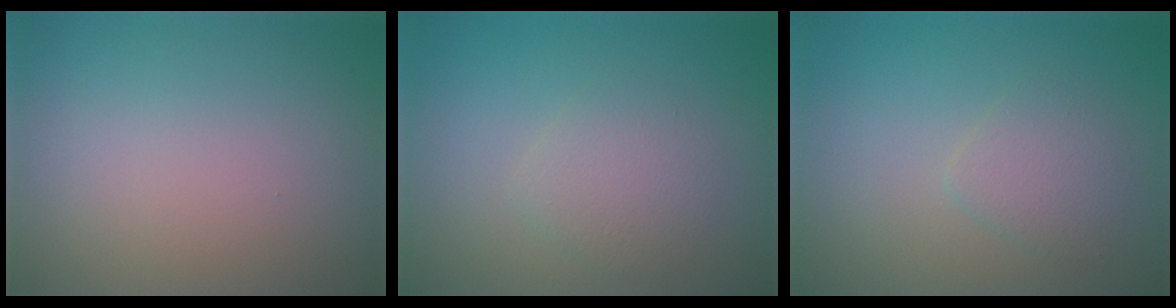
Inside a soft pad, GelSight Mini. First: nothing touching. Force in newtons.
{"total": 2.3, "press": 2.3, "slide": 0.1}
{"total": 1.9, "press": 1.9, "slide": 0.1}